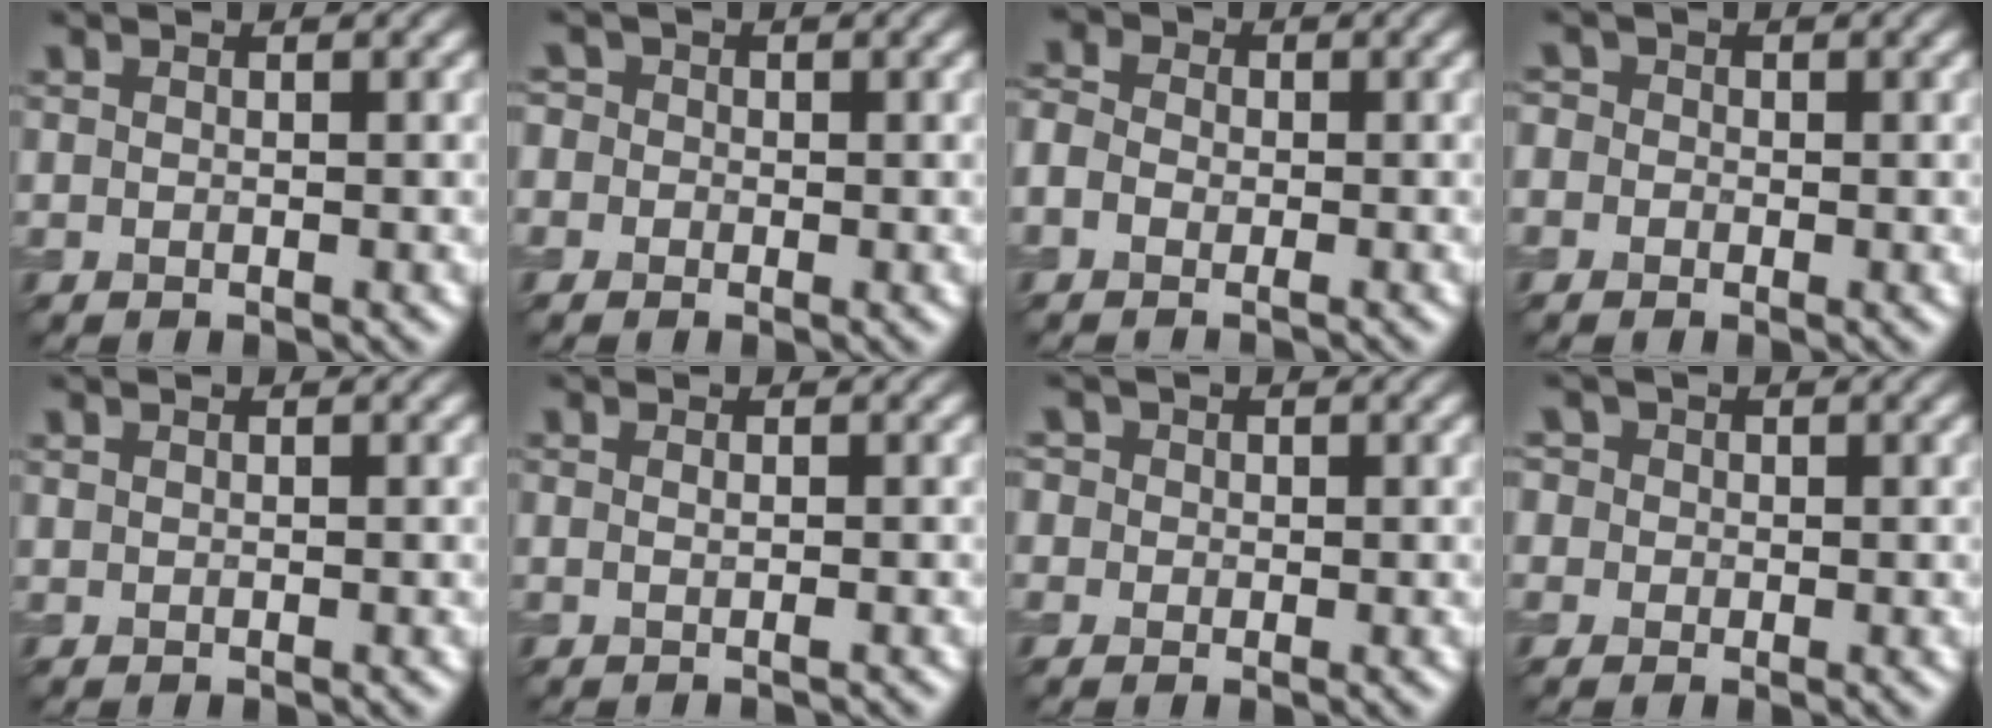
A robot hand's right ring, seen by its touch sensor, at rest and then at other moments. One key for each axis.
{"total": 1.9, "fx": 0.1, "fy": 1.9, "fz": 0.6, "tx": 0.005, "ty": 0.018, "tz": -0.026}
{"total": 5.3, "fx": -1.4, "fy": 4.1, "fz": 3.0, "tx": -0.066, "ty": 0.020, "tz": -0.037}
{"total": 1.4, "fx": -0.2, "fy": 1.3, "fz": 0.4, "tx": -0.002, "ty": 0.010, "tz": -0.021}
{"total": 0.0}
{"total": 1.0, "fx": 0.0, "fy": 0.4, "fz": 0.9, "tx": -0.009, "ty": 0.000, "tz": -0.007}
{"total": 2.4, "fx": 0.7, "fy": 2.1, "fz": 0.9, "tx": -0.003, "ty": 0.024, "tz": -0.015}
{"total": 2.7, "fx": 0.8, "fy": 2.4, "fz": 1.0, "tx": -0.006, "ty": 0.027, "tz": -0.018}